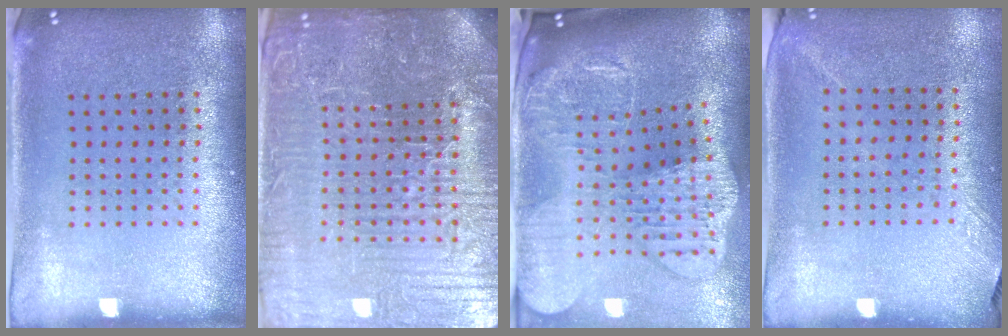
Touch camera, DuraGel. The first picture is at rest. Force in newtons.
{"total": 6.7, "press": 6.0, "slide": 2.9}
{"total": 4.0, "press": 3.1, "slide": 2.6}
{"total": 1.2, "press": 0.9, "slide": 0.8}